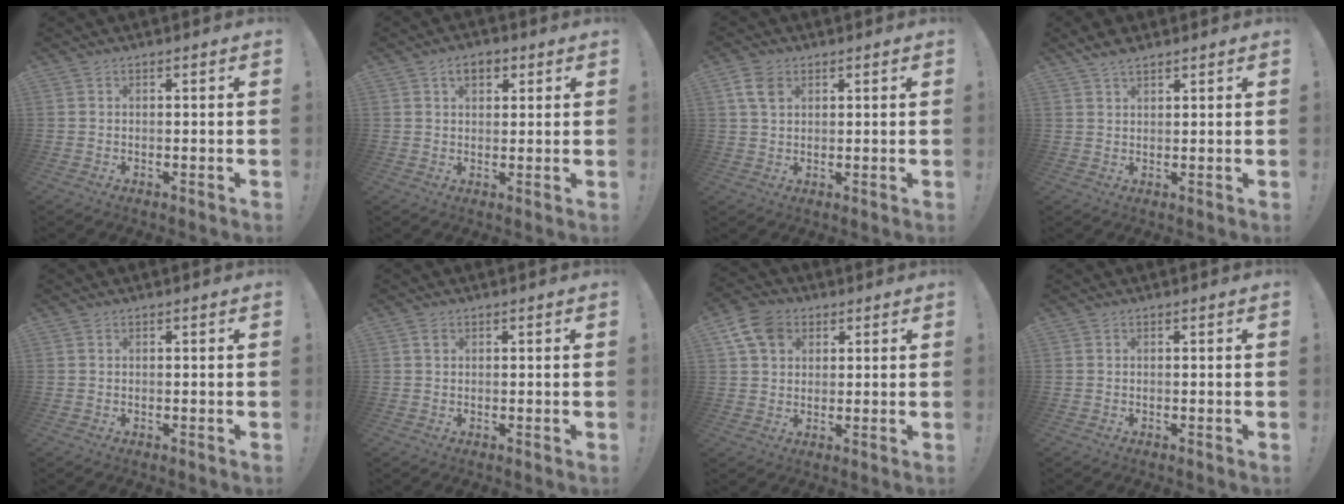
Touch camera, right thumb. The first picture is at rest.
{"total": 4.8, "force": [2.1, 3.0, 3.2], "torque": [-0.038, 0.001, 0.034]}
{"total": 6.2, "force": [2.7, 4.1, 3.8], "torque": [-0.062, -0.001, 0.054]}
{"total": 3.8, "force": [3.1, 1.6, 1.4], "torque": [-0.020, -0.015, 0.058]}
{"total": 0.0}
{"total": 1.1, "force": [0.6, 0.7, 0.6], "torque": [-0.004, 0.000, 0.008]}
{"total": 9.7, "force": [4.4, 7.2, 4.7], "torque": [-0.086, -0.007, 0.088]}
{"total": 0.0}